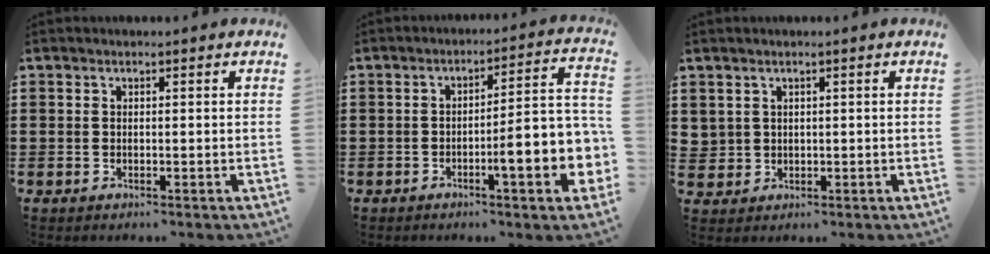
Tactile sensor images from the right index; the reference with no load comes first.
{"total": 9.7, "force": [-2.6, 1.7, 9.2], "torque": [-0.127, -0.026, -0.049]}
{"total": 1.4, "force": [0.9, 1.0, 0.1], "torque": [-0.010, 0.003, 0.019]}